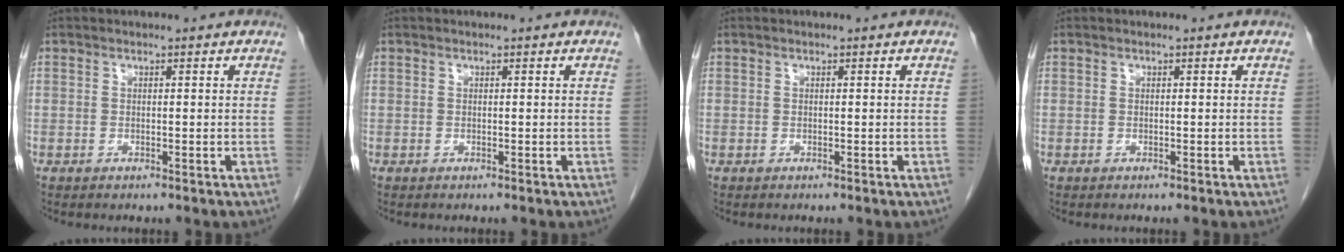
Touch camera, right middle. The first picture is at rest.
{"total": 0.0}
{"total": 0.0}
{"total": 0.0}